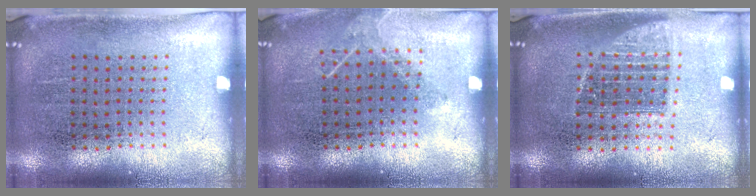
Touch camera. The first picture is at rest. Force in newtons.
{"total": 1.0, "press": 0.9, "slide": 0.2}
{"total": 1.3, "press": 1.1, "slide": 0.8}